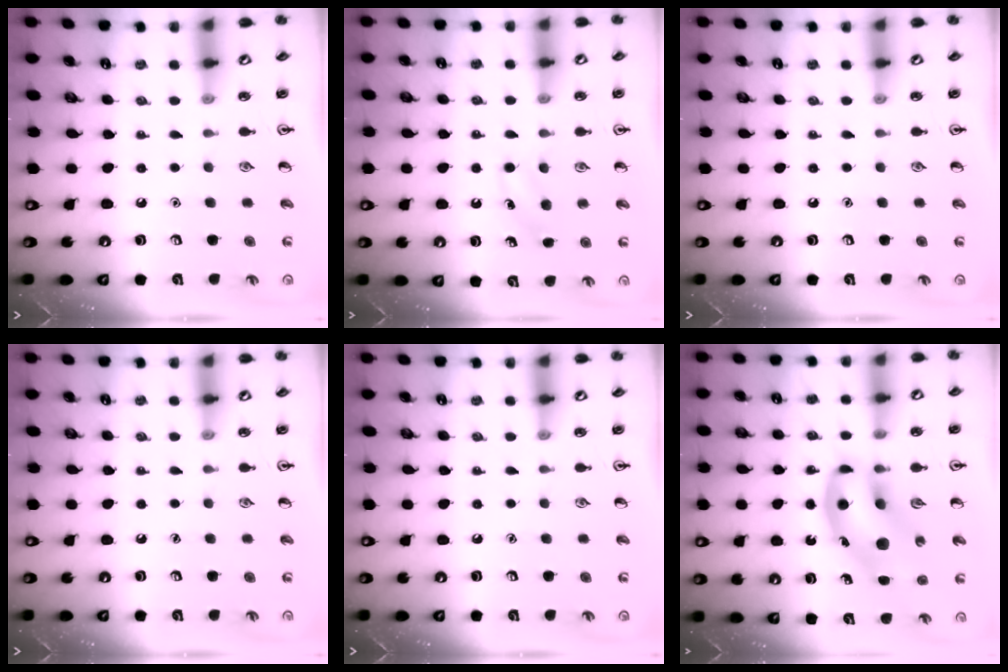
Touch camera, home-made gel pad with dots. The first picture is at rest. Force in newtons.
{"total": 3.9, "press": 3.7, "slide": 1.3}
{"total": 0.0}
{"total": 0.0}
{"total": 0.0}
{"total": 13.3, "press": 12.8, "slide": 3.8}